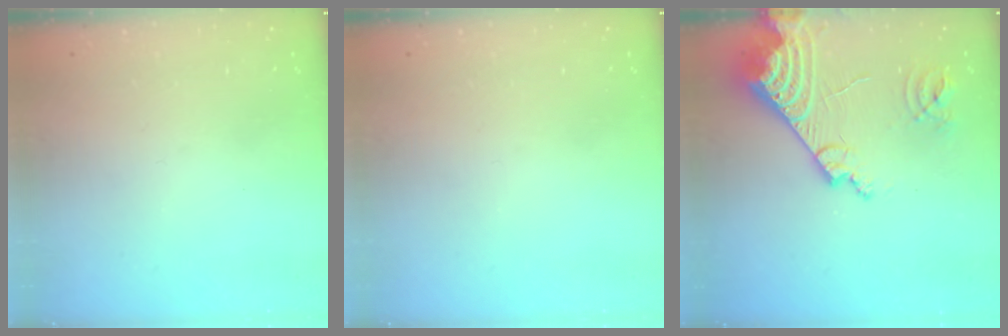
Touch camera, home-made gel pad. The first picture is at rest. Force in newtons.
{"total": 0.0}
{"total": 16.9, "press": 16.8, "slide": 2.0}